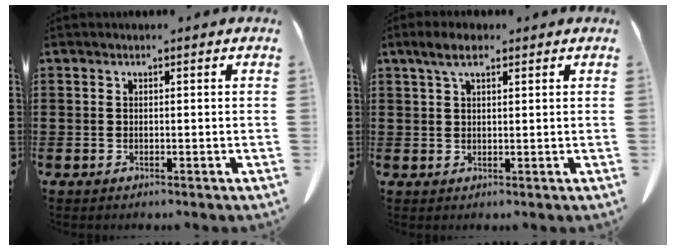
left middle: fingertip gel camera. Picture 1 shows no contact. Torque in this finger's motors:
{"motor_torque": [-0.08, 0.08, -0.24, -0.05]}